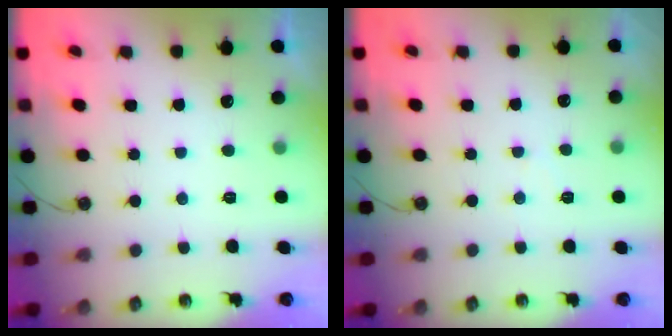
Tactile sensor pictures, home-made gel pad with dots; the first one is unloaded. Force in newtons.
{"total": 3.5, "press": 3.5, "slide": 0.5}